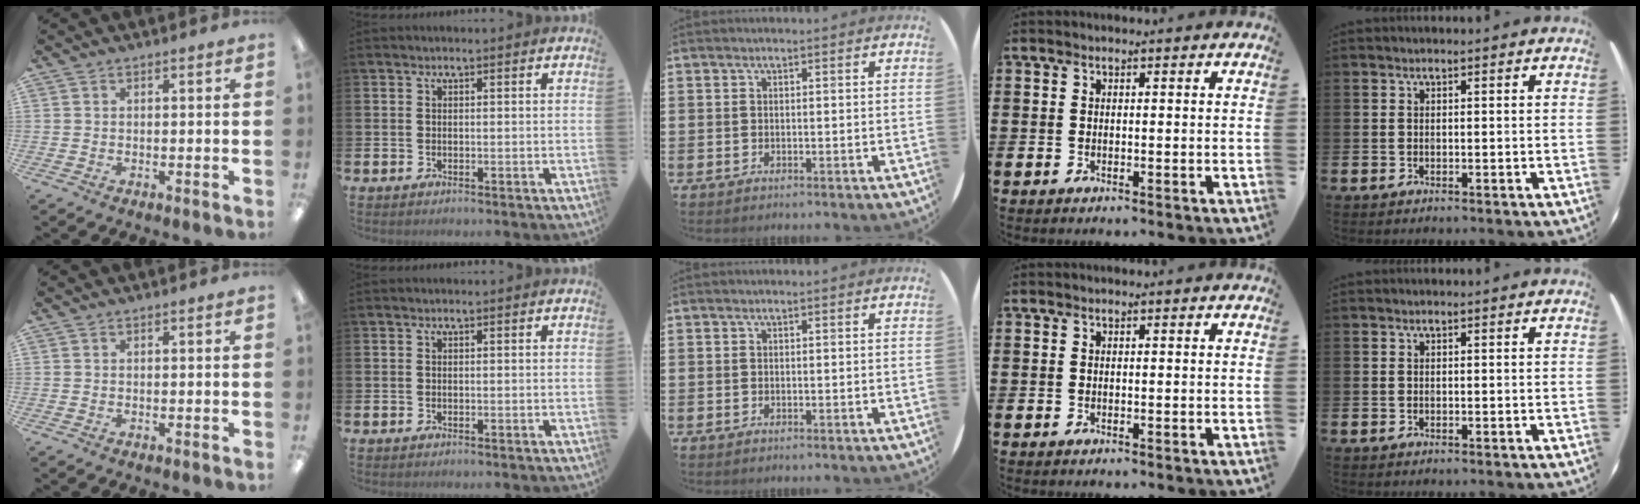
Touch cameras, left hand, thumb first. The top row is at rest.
{}